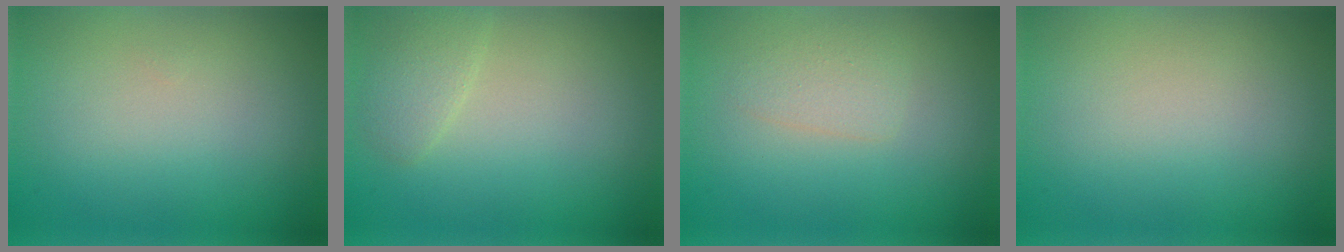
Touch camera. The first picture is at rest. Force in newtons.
{"total": 1.6, "press": 1.6, "slide": 0.1}
{"total": 1.6, "press": 1.6, "slide": 0.0}
{"total": 0.0}